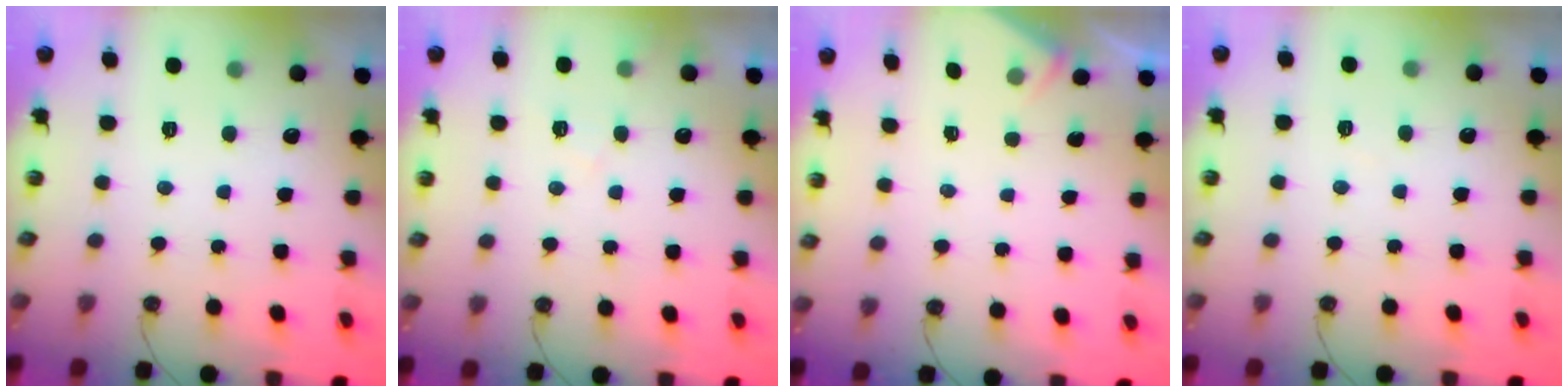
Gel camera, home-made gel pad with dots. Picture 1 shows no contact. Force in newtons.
{"total": 4.8, "press": 4.8, "slide": 0.7}
{"total": 2.5, "press": 2.5, "slide": 0.4}
{"total": 3.3, "press": 3.3, "slide": 0.5}